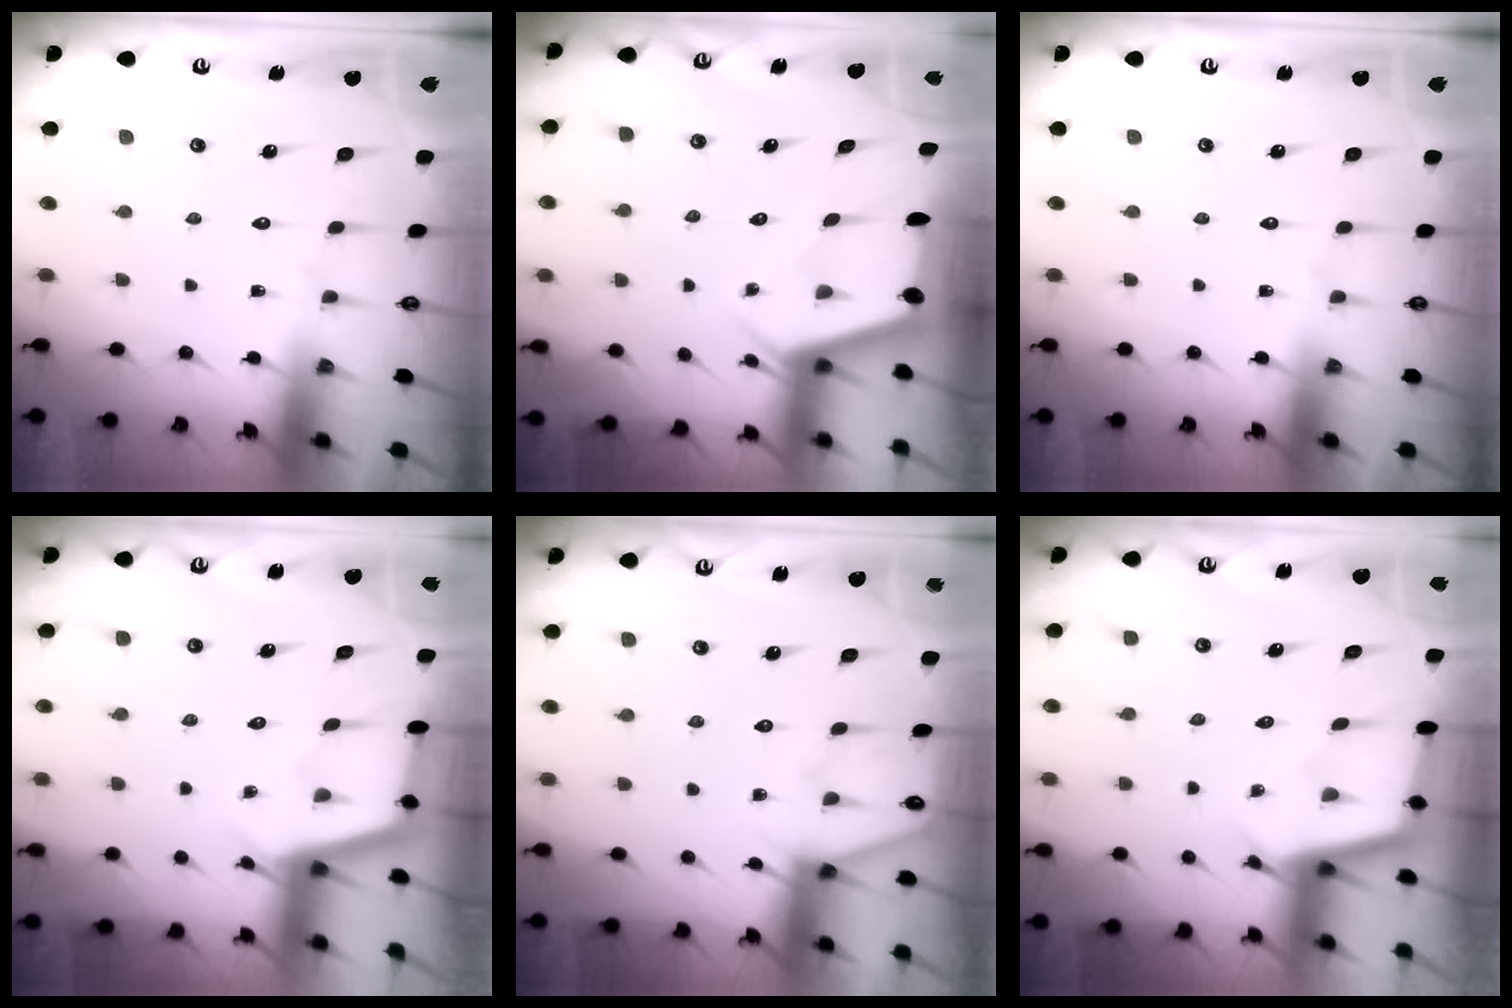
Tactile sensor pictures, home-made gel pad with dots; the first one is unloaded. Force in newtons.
{"total": 2.5, "press": 2.5, "slide": 0.3}
{"total": 0.0}
{"total": 2.3, "press": 2.3, "slide": 0.1}
{"total": 2.4, "press": 2.3, "slide": 0.4}
{"total": 2.5, "press": 2.5, "slide": 0.2}